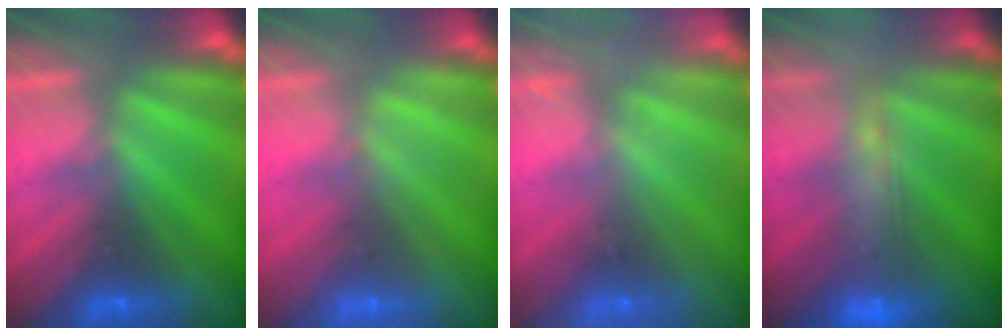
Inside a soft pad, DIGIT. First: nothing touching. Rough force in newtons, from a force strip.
{"total": 1.8}
{"total": 2.7}
{"total": 9.4}